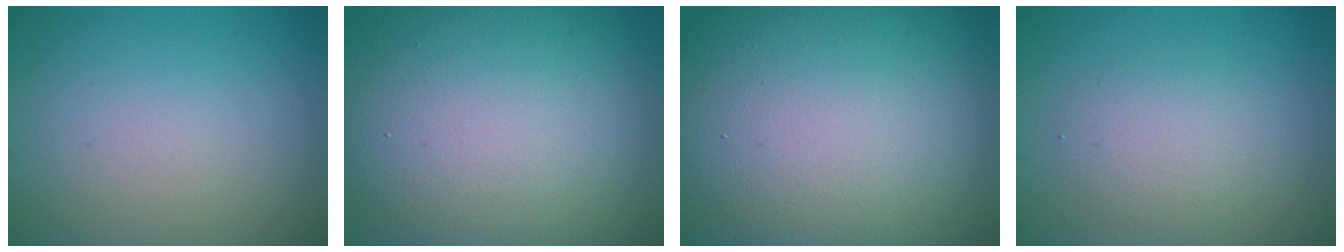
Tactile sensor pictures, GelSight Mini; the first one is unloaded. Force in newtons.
{"total": 16.9, "press": 16.8, "slide": 1.4}
{"total": 21.1, "press": 21.1, "slide": 1.0}
{"total": 2.4, "press": 2.4, "slide": 0.2}